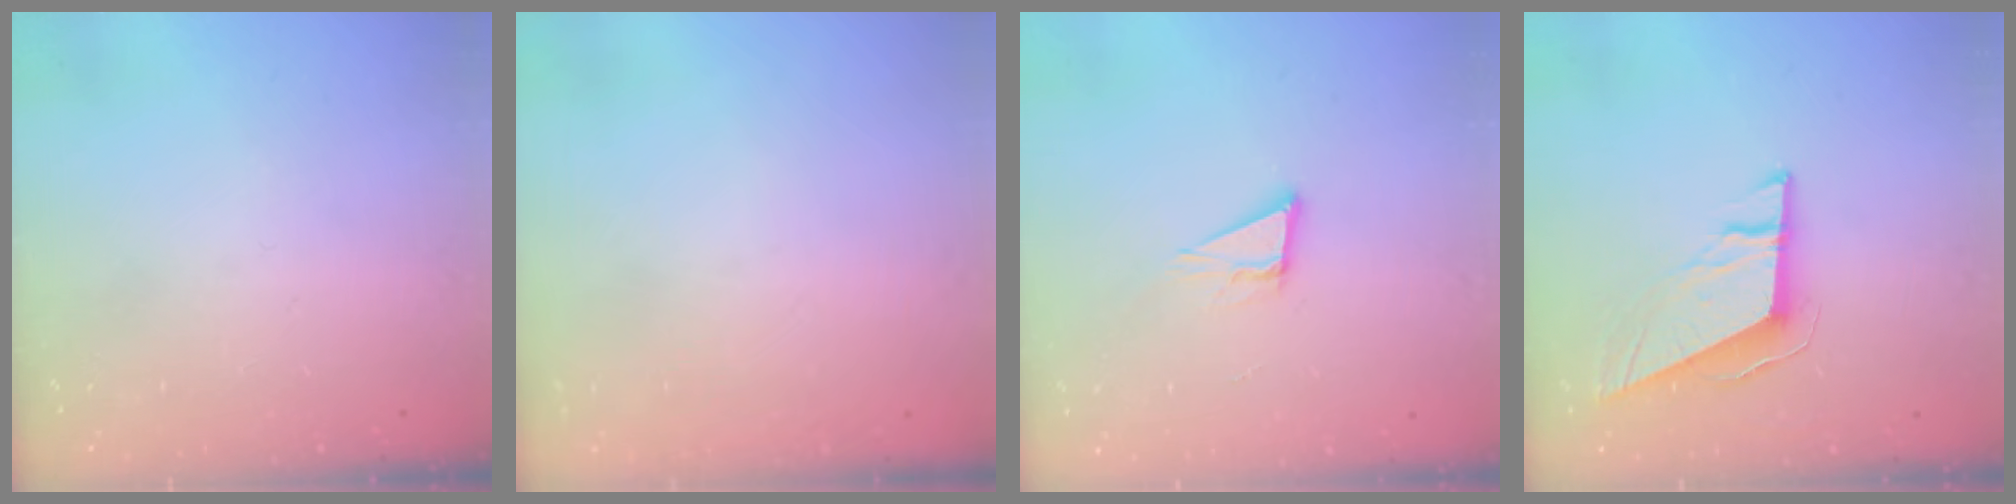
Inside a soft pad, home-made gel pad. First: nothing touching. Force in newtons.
{"total": 1.6, "press": 1.6, "slide": 0.1}
{"total": 6.2, "press": 5.4, "slide": 3.1}
{"total": 10.1, "press": 9.8, "slide": 2.7}